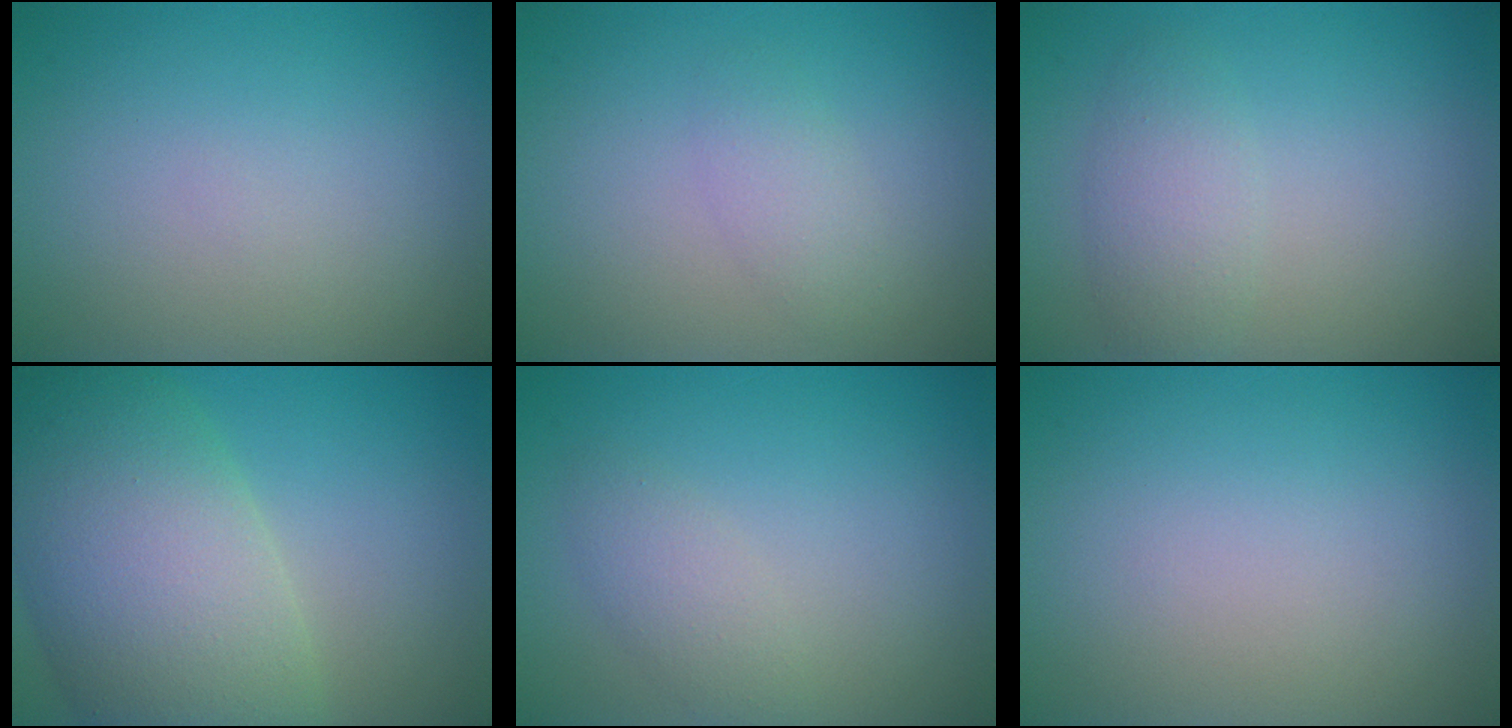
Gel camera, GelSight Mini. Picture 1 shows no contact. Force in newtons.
{"total": 1.7, "press": 1.7, "slide": 0.0}
{"total": 2.4, "press": 2.4, "slide": 0.1}
{"total": 11.6, "press": 11.5, "slide": 0.6}
{"total": 1.9, "press": 1.9, "slide": 0.1}
{"total": 0.0}